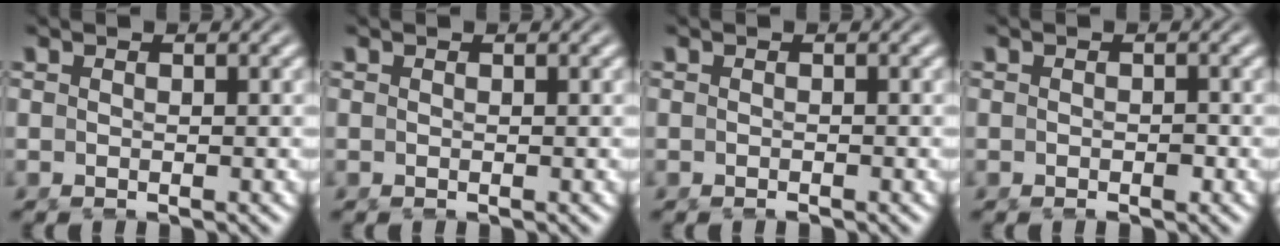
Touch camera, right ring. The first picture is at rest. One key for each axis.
{"total": 0.0}
{"total": 0.5, "fx": -0.5, "fy": -0.1, "fz": 0.1, "tx": -0.002, "ty": -0.004, "tz": -0.007}
{"total": 0.7, "fx": -0.6, "fy": 0.2, "fz": 0.3, "tx": -0.007, "ty": -0.008, "tz": -0.006}